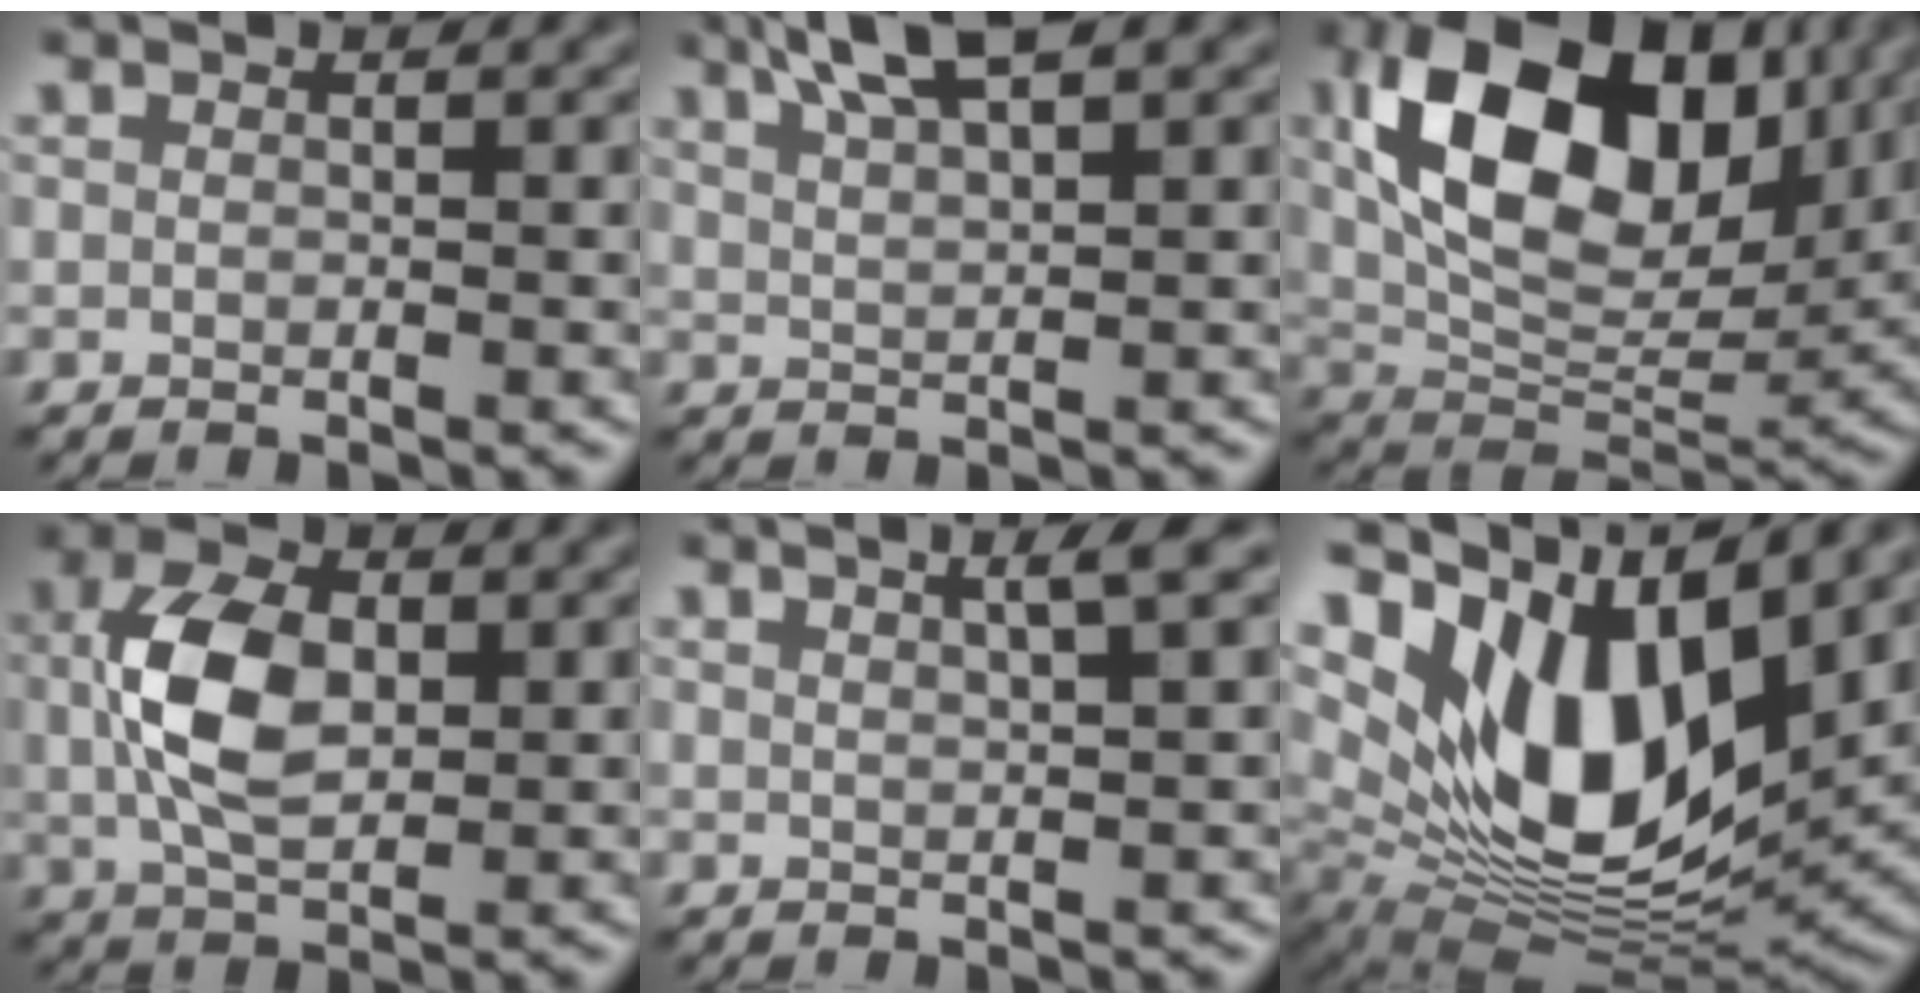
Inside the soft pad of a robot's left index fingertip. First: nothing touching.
{"total": 4.9, "force": [3.3, 1.1, 3.5], "torque": [-0.054, 0.015, 0.055]}
{"total": 14.2, "force": [4.7, 8.4, 10.4], "torque": [-0.178, 0.004, 0.086]}
{"total": 6.9, "force": [0.7, 4.1, 5.5], "torque": [-0.116, 0.006, 0.010]}
{"total": 2.6, "force": [1.5, 0.4, 2.1], "torque": [-0.020, 0.007, 0.018]}
{"total": 13.8, "force": [5.4, 7.1, 10.5], "torque": [-0.194, -0.004, 0.108]}